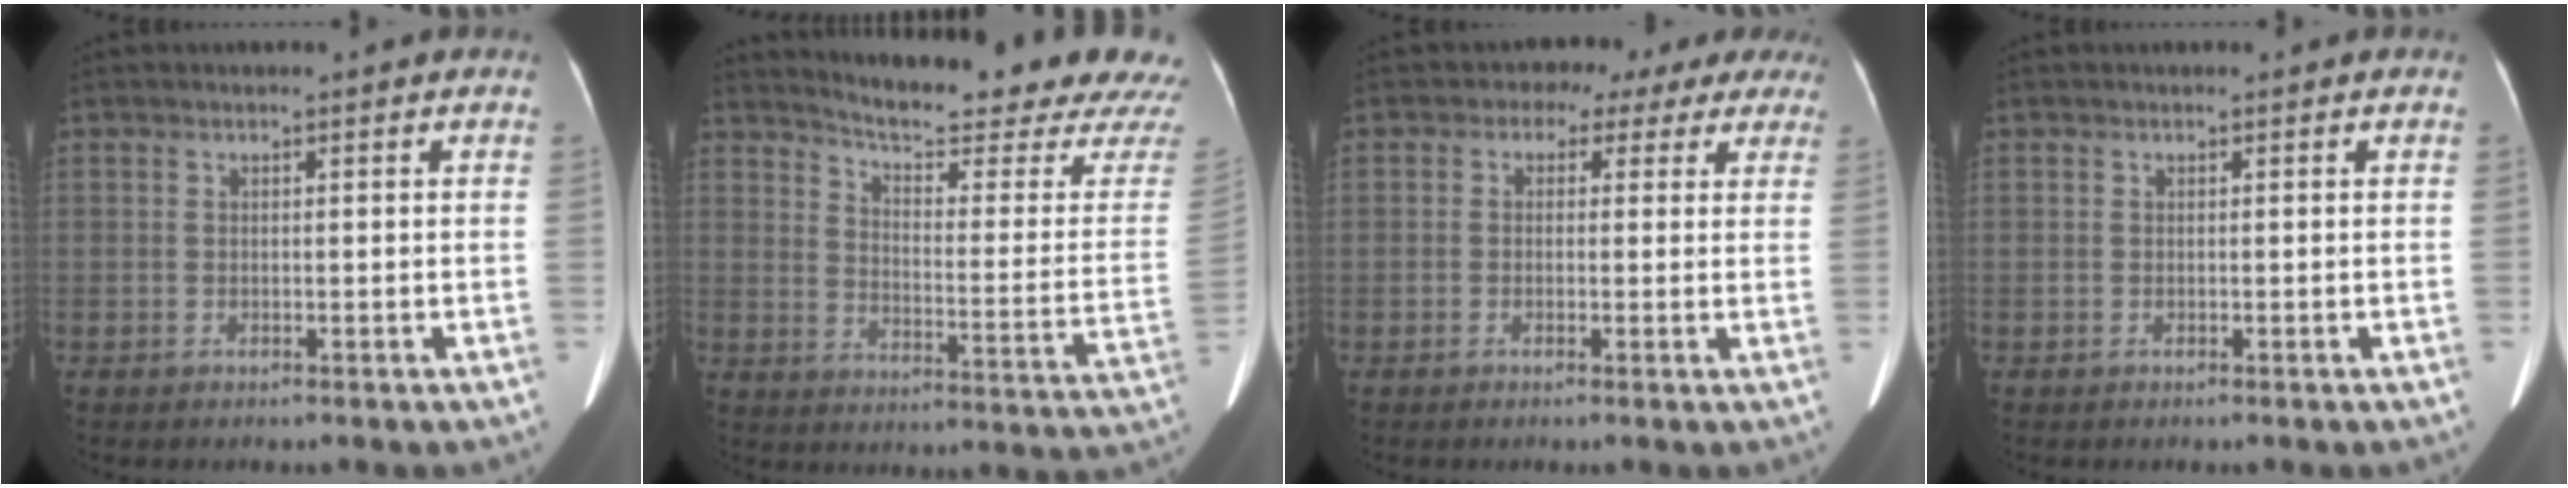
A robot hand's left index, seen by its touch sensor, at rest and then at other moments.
{"total": 24.1, "force": [22.6, 0.5, 8.2], "torque": [-0.120, -0.115, 0.277]}
{"total": 7.2, "force": [4.6, 4.8, 2.7], "torque": [-0.020, 0.032, 0.036]}
{"total": 0.0}